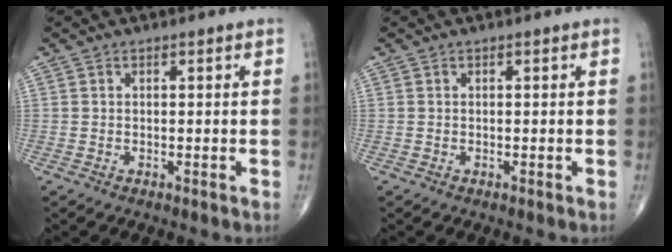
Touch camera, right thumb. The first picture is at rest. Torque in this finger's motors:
{"motor_torque": [-0.02, -0.20, 0.22, -0.09, -0.03]}